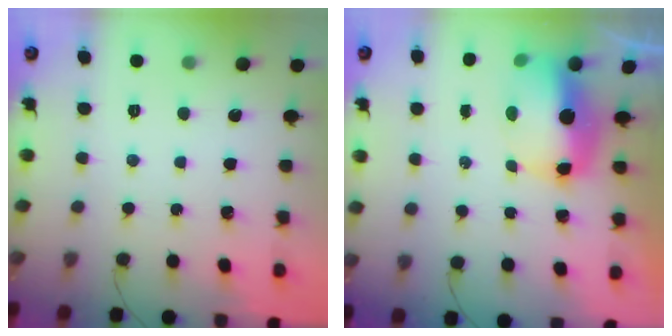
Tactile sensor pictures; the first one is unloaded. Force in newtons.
{"total": 9.3, "press": 9.2, "slide": 1.4}